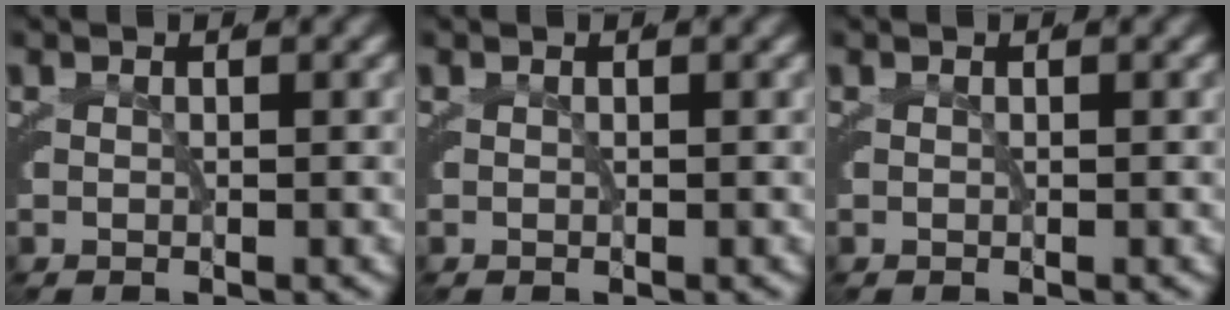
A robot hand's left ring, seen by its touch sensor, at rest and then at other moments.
{"total": 0.0}
{"total": 0.0}